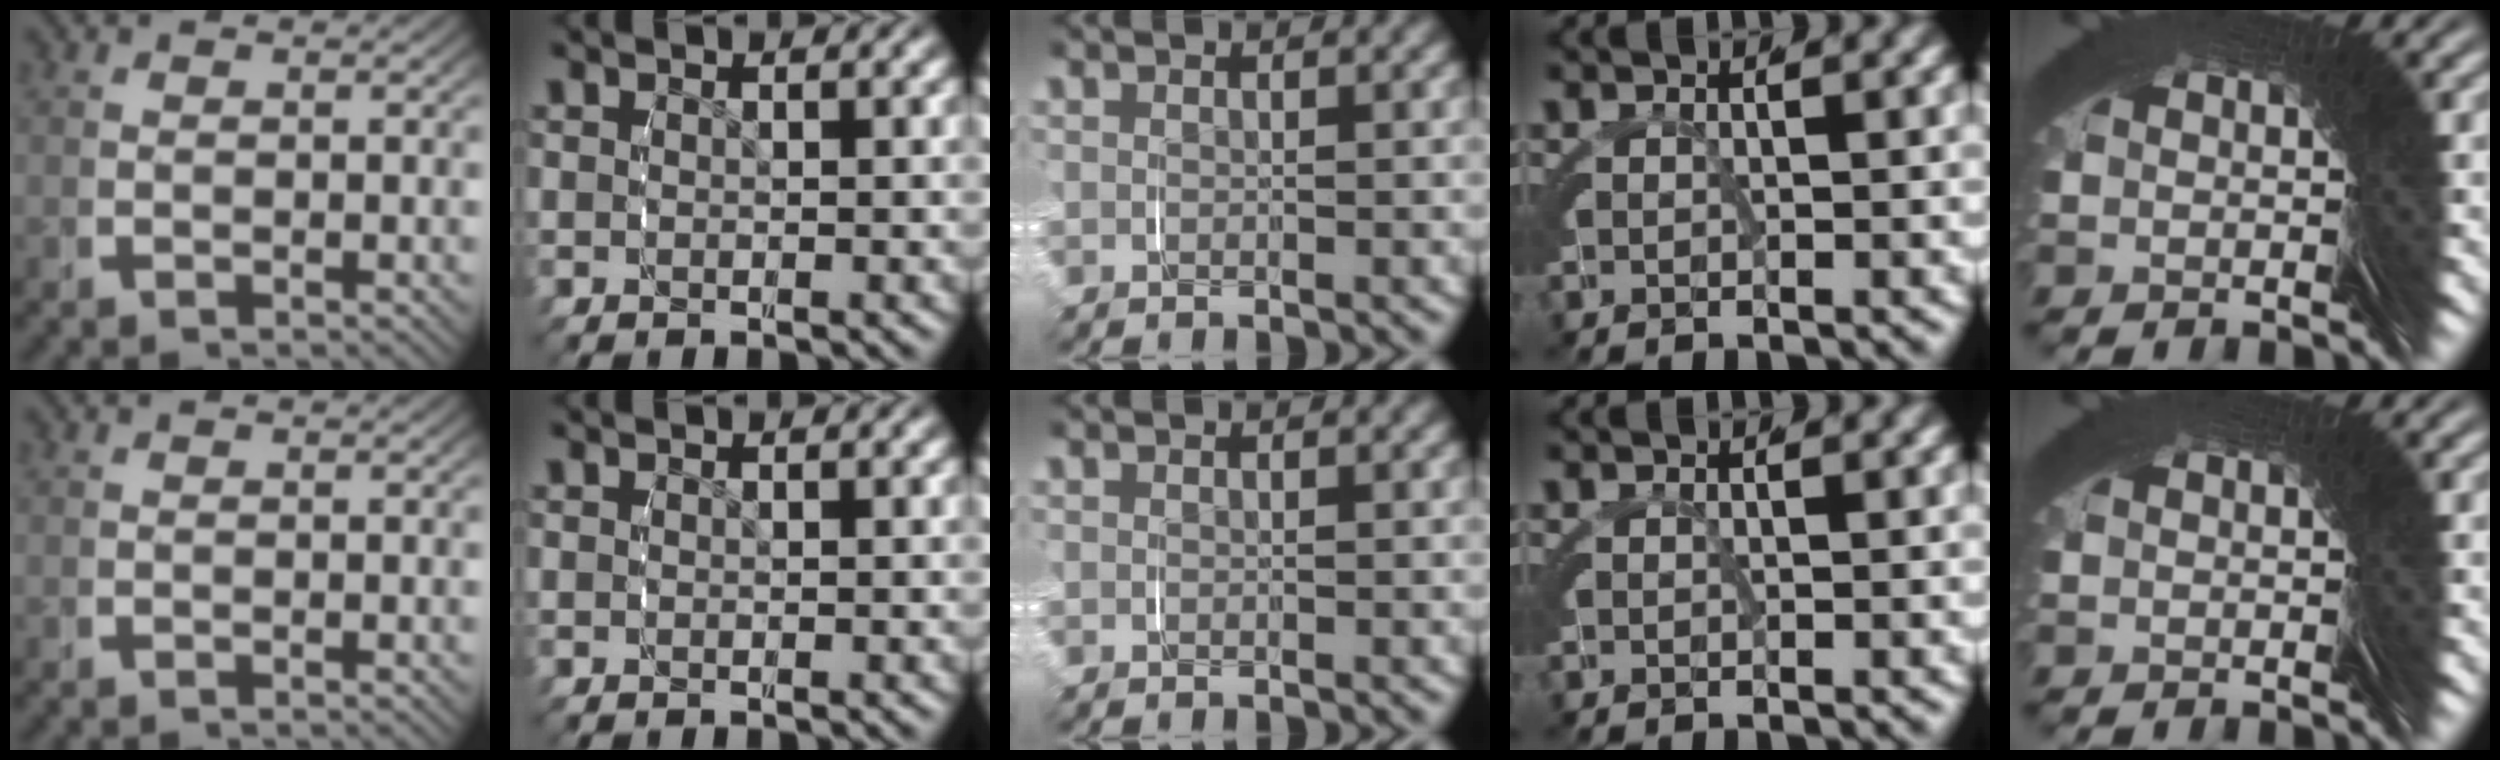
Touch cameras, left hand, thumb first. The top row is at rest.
{}